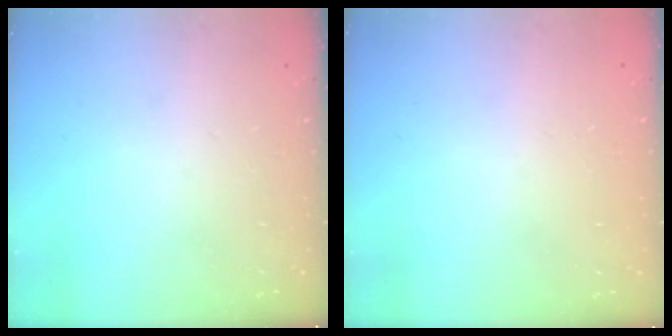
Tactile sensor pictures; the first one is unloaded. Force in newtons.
{"total": 0.7, "press": 0.7, "slide": 0.1}